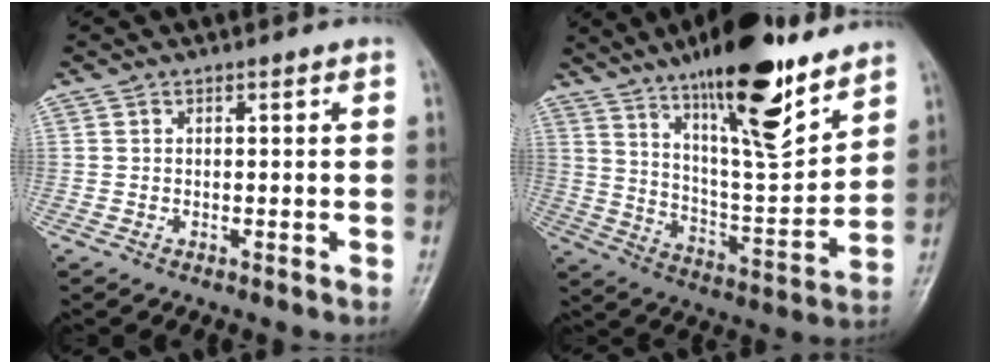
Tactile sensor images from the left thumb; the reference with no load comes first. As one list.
[{"total": 21.1, "force": [14.1, 5.5, 14.7], "torque": [-0.205, -0.077, 0.236]}]